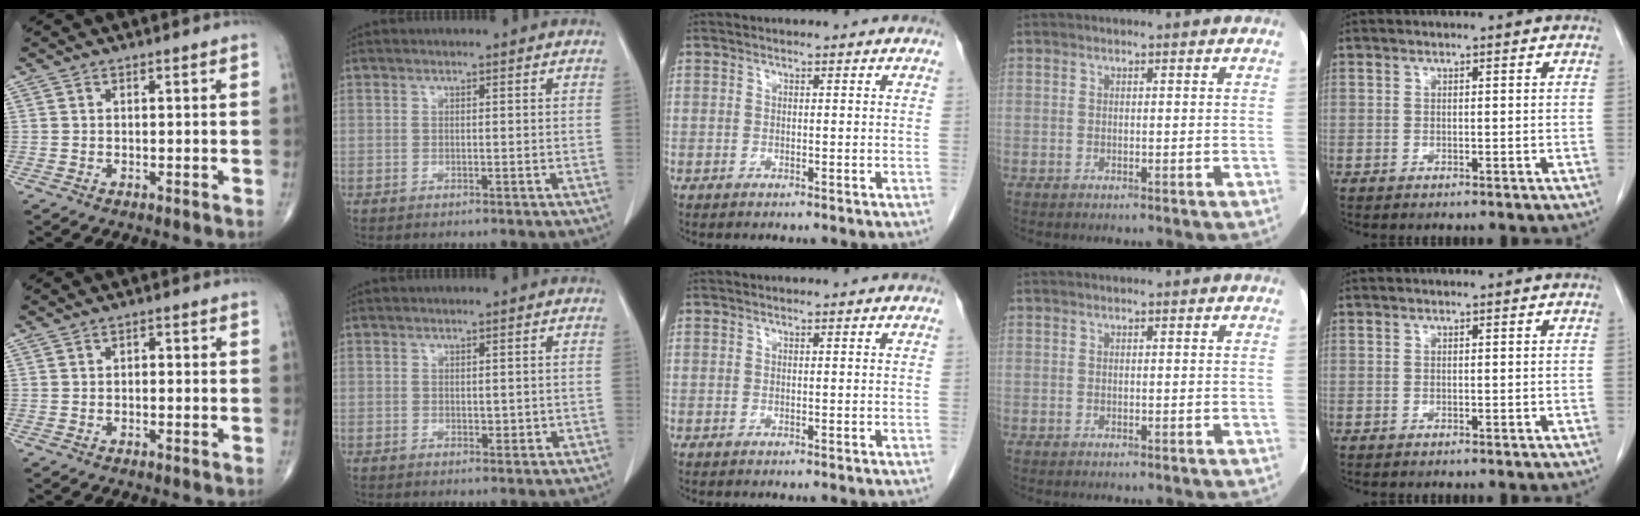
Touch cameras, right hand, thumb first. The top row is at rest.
{"thumb": {"total": 1.2, "force": [-0.1, 0.8, 0.9], "torque": [-0.006, 0.005, -0.006]}, "index": {"total": 1.6, "force": [0.0, 1.0, 1.3], "torque": [-0.015, -0.002, 0.004]}}